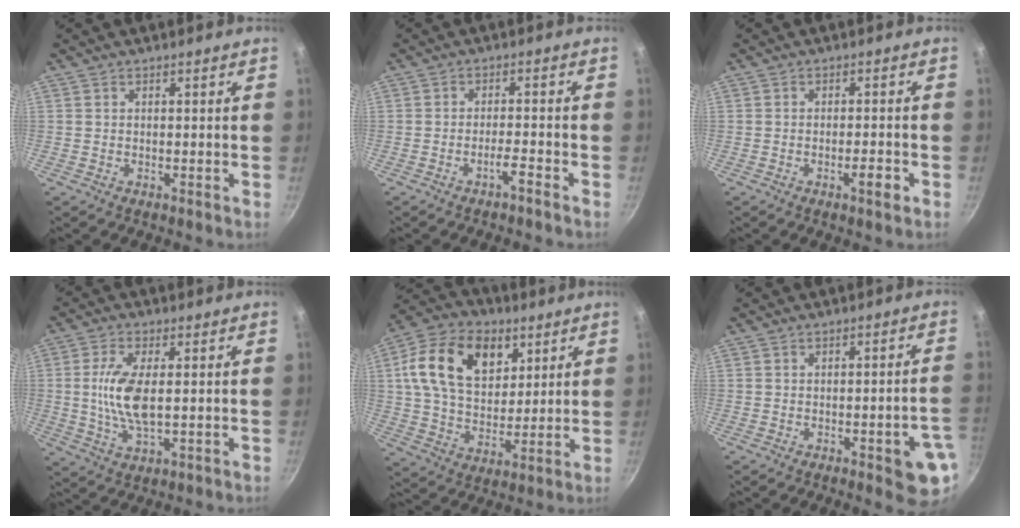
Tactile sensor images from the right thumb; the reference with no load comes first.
{"total": 2.7, "force": [-2.0, 0.1, 1.8], "torque": [-0.039, 0.019, -0.031]}
{"total": 3.3, "force": [-1.5, 0.7, 2.8], "torque": [-0.038, 0.013, -0.023]}
{"total": 9.1, "force": [0.5, 3.6, 8.4], "torque": [-0.172, -0.003, 0.010]}
{"total": 18.9, "force": [6.9, 12.6, 12.2], "torque": [-0.191, -0.011, 0.110]}
{"total": 8.8, "force": [-2.9, 2.5, 7.9], "torque": [-0.072, 0.018, -0.029]}